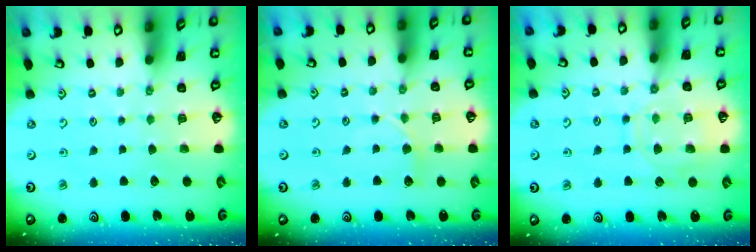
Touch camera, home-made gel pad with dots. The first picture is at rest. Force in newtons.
{"total": 5.0, "press": 4.9, "slide": 0.7}
{"total": 11.7, "press": 11.6, "slide": 1.0}